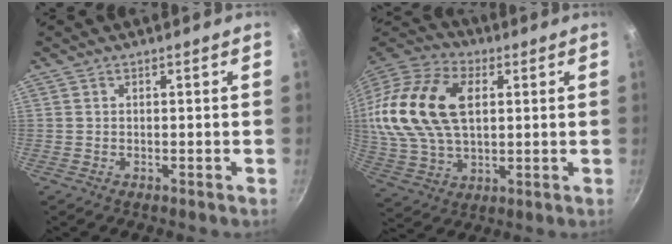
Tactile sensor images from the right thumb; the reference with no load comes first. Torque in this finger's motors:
{"motor_torque": [-0.37, 1.52, 1.14, -0.79, 0.46]}